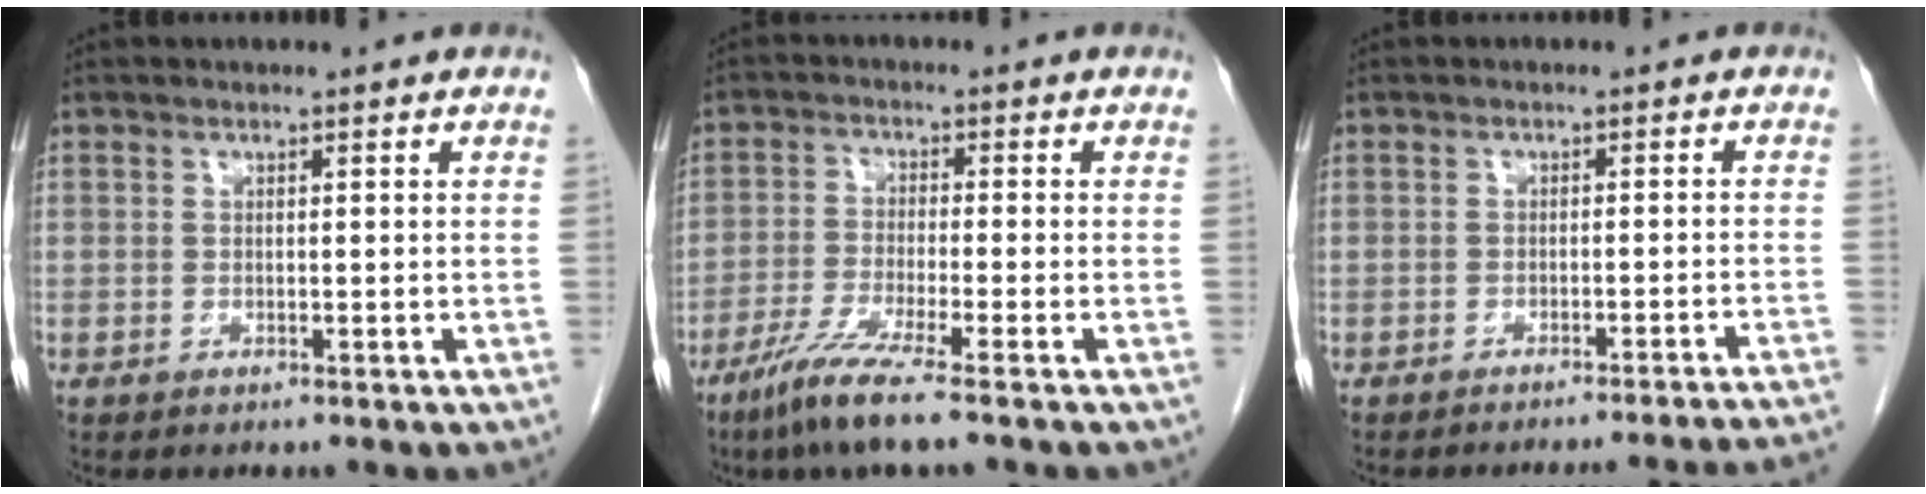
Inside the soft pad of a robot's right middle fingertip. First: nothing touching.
{"total": 7.4, "force": [-5.1, -0.7, 5.3], "torque": [-0.106, -0.025, -0.100]}
{"total": 13.5, "force": [-12.9, -2.5, 2.9], "torque": [-0.008, -0.019, -0.146]}